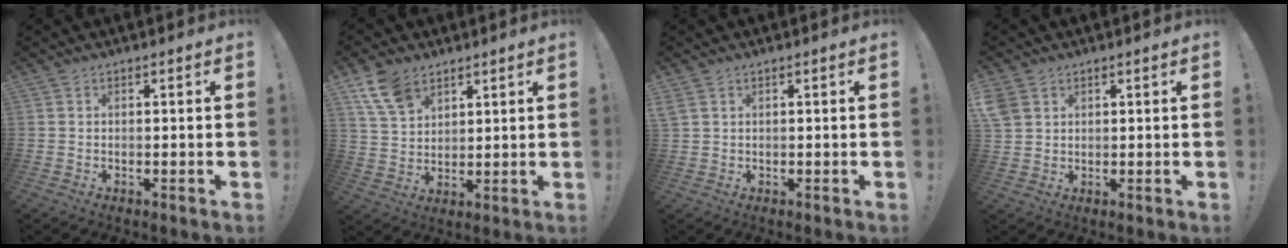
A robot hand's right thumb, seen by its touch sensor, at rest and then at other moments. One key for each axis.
{"total": 9.9, "fx": 6.4, "fy": 6.0, "fz": 4.7, "tx": -0.092, "ty": -0.024, "tz": 0.129}
{"total": 1.5, "fx": 0.8, "fy": 0.8, "fz": 1.0, "tx": -0.020, "ty": 0.003, "tz": 0.015}
{"total": 4.4, "fx": 2.4, "fy": 3.3, "fz": 1.6, "tx": -0.028, "ty": -0.010, "tz": 0.047}